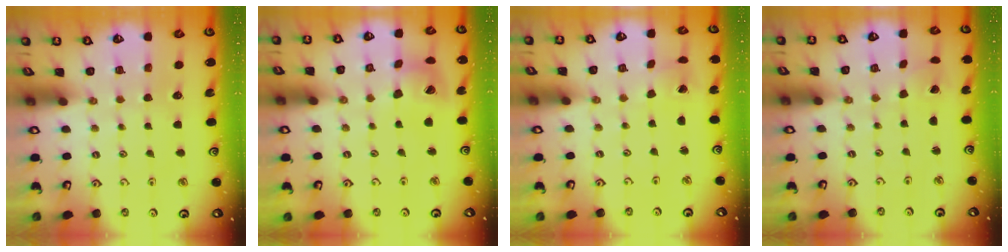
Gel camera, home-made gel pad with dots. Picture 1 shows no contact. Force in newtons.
{"total": 12.4, "press": 12.4, "slide": 1.5}
{"total": 1.7, "press": 1.7, "slide": 0.1}
{"total": 0.0}